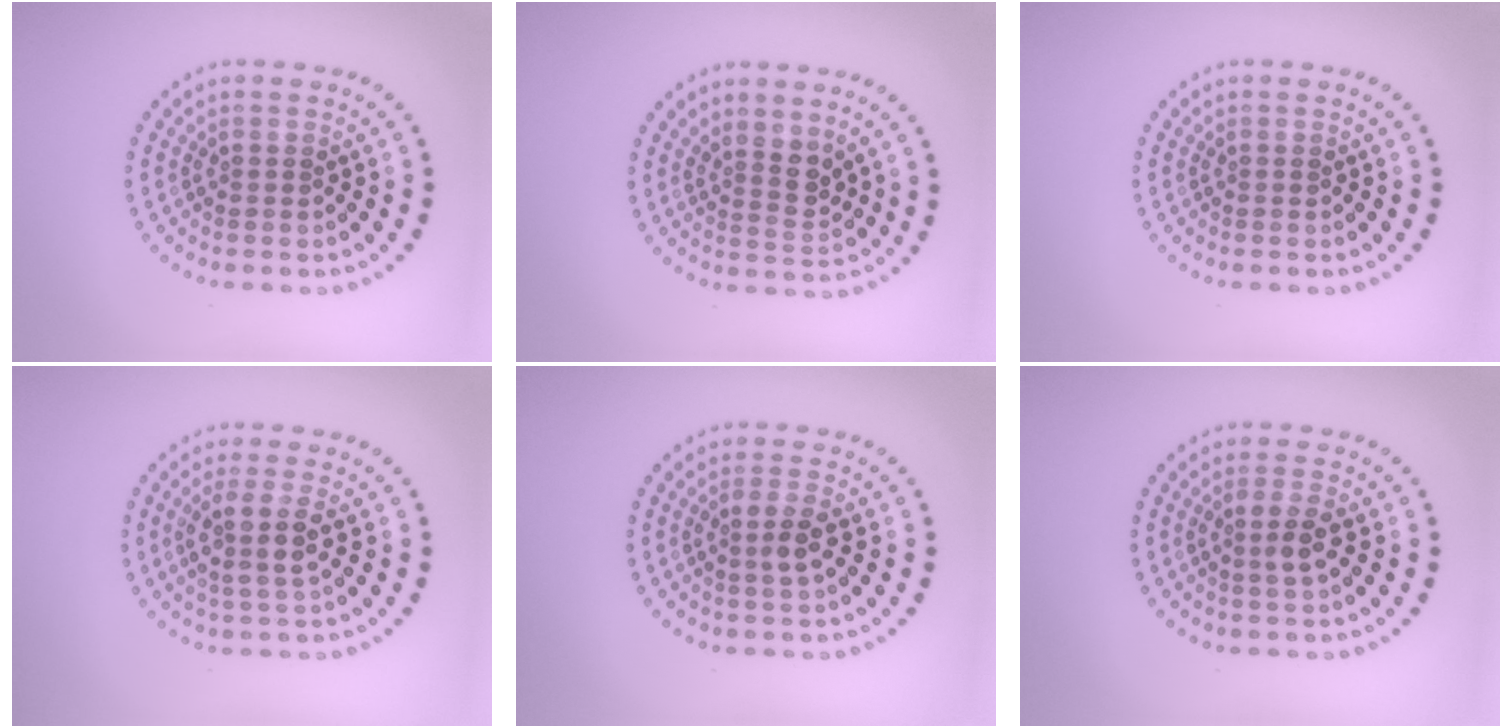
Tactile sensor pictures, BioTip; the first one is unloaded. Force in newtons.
{"total": 2.4, "press": 1.9, "slide": 1.5}
{"total": 0.0}
{"total": 3.0, "press": 2.6, "slide": 1.4}
{"total": 2.2, "press": 2.1, "slide": 0.7}
{"total": 2.2, "press": 2.1, "slide": 0.7}